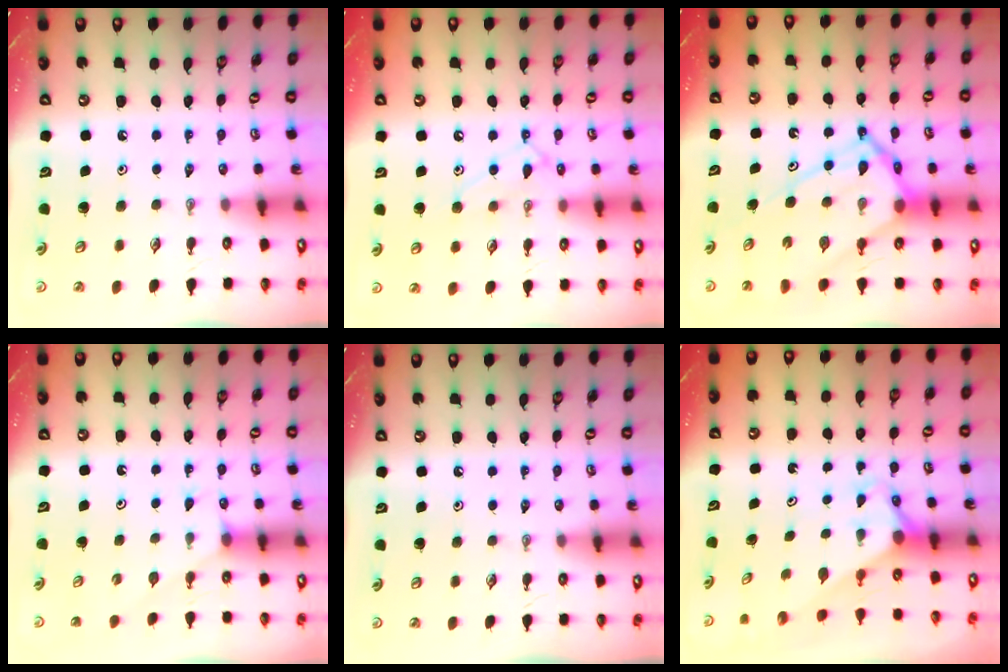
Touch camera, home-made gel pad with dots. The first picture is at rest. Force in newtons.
{"total": 10.7, "press": 10.7, "slide": 0.8}
{"total": 16.2, "press": 16.1, "slide": 1.7}
{"total": 5.2, "press": 5.2, "slide": 0.4}
{"total": 0.0}
{"total": 2.8, "press": 2.8, "slide": 0.0}